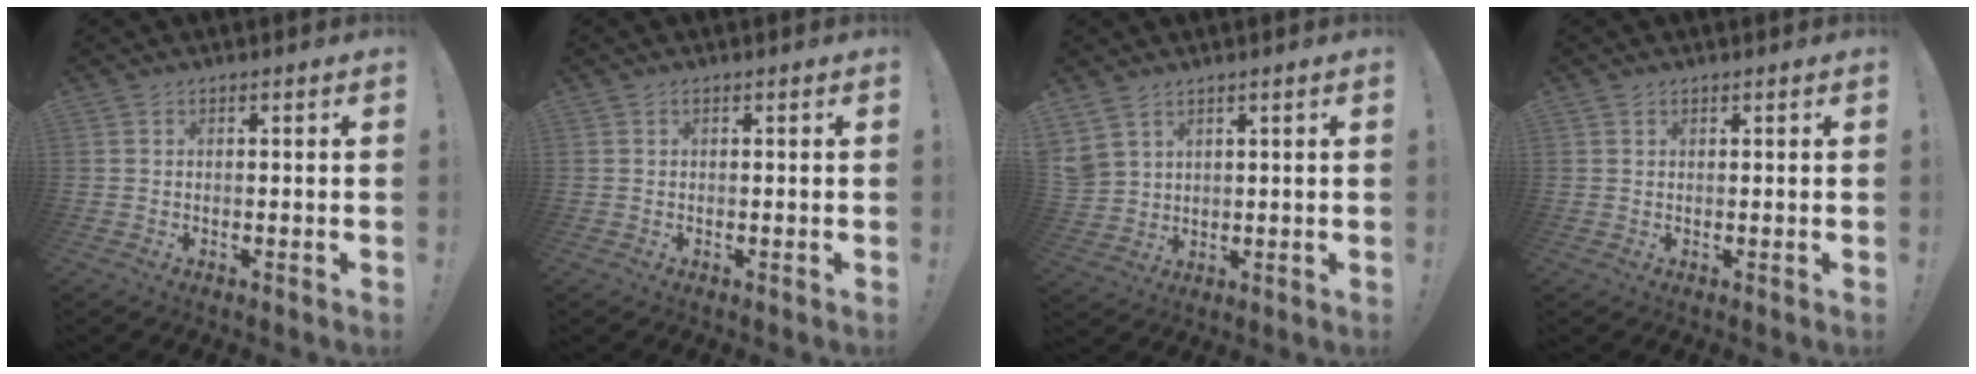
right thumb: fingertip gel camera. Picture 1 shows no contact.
{"total": 0.0}
{"total": 5.3, "force": [3.7, 3.3, 2.0], "torque": [-0.052, -0.015, 0.075]}
{"total": 0.6, "force": [0.5, 0.4, 0.1], "torque": [0.000, -0.001, 0.009]}